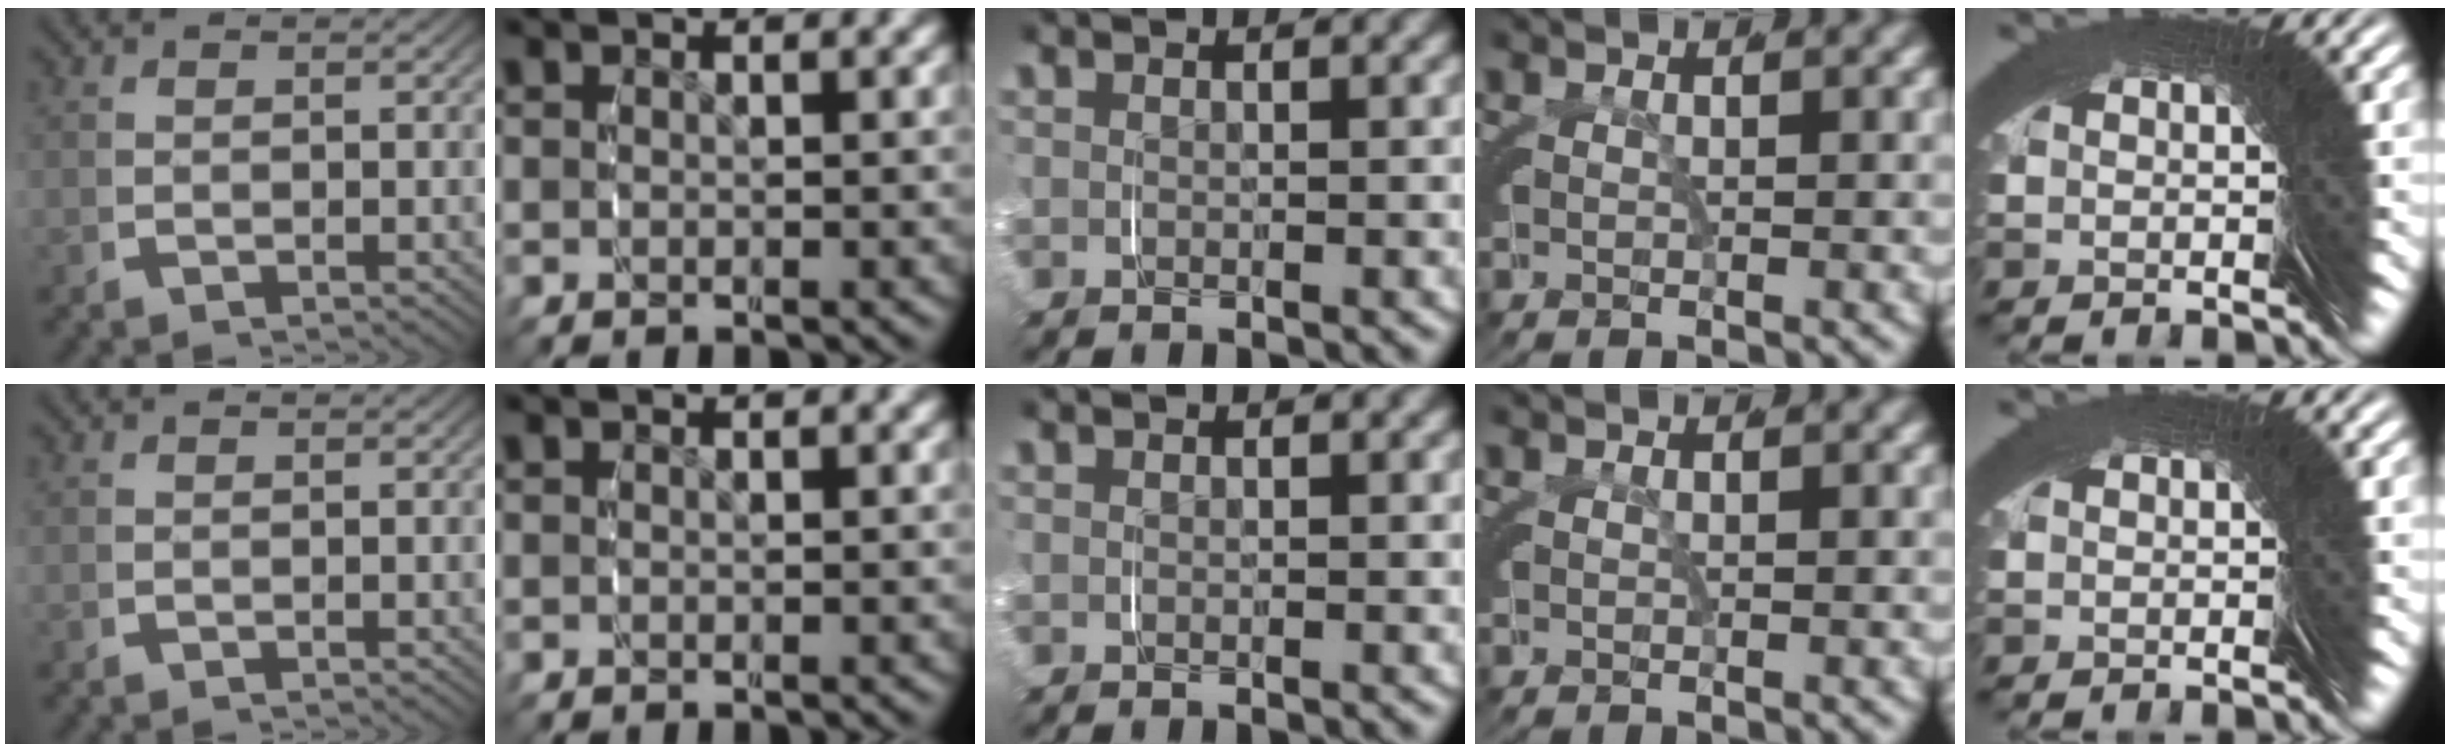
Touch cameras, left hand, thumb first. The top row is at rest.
{}